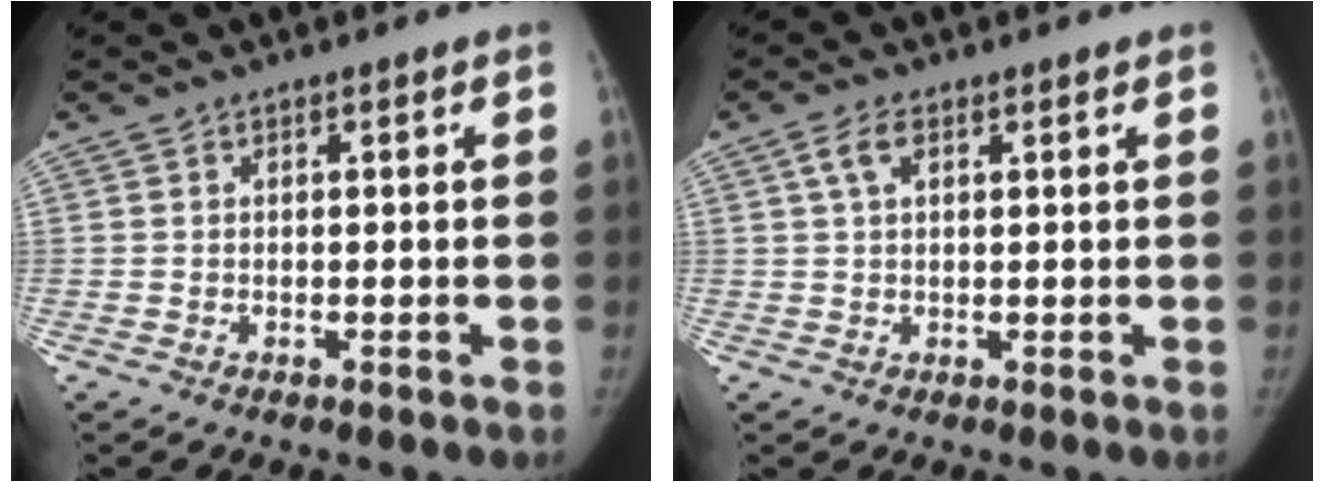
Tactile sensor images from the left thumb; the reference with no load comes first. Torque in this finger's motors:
{"motor_torque": [1.00, 0.93, 0.45, -0.73, 0.05]}